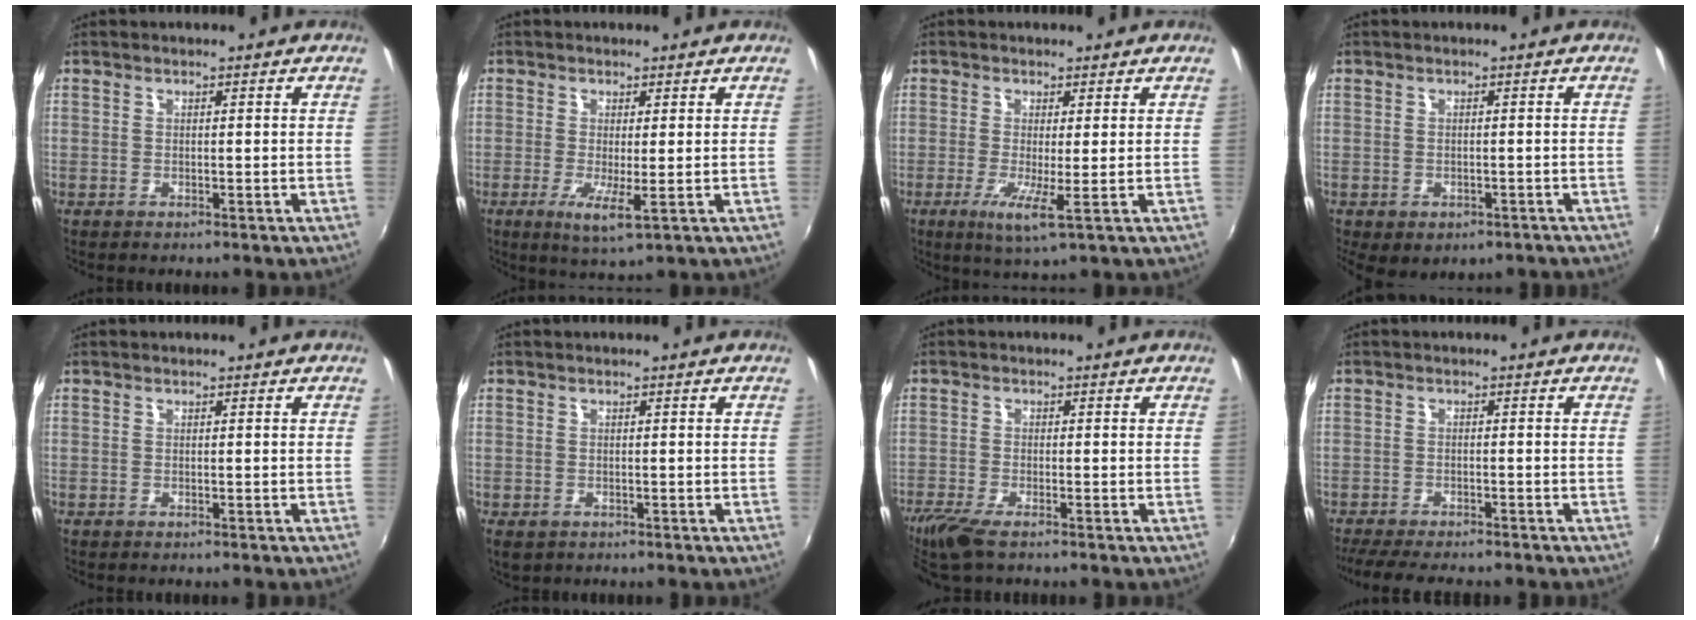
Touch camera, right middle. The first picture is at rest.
{"total": 4.7, "force": [-0.9, 0.3, 4.6], "torque": [-0.094, -0.015, -0.017]}
{"total": 4.8, "force": [-0.9, -0.1, 4.7], "torque": [-0.099, -0.015, -0.021]}
{"total": 5.8, "force": [-3.2, 3.6, 3.3], "torque": [-0.065, -0.025, -0.033]}
{"total": 0.0}
{"total": 2.8, "force": [-1.2, 2.0, 1.6], "torque": [-0.030, -0.009, -0.015]}
{"total": 5.8, "force": [-4.3, 1.0, 3.7], "torque": [-0.092, -0.023, -0.086]}
{"total": 9.7, "force": [-8.4, 1.6, 4.5], "torque": [-0.104, -0.024, -0.135]}